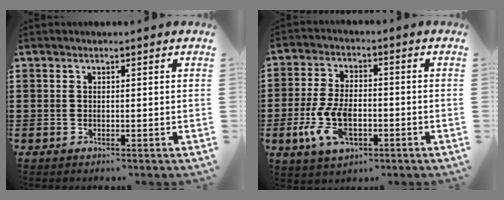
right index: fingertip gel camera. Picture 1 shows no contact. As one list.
[{"total": 8.7, "force": [-2.6, 4.2, 7.1], "torque": [-0.172, -0.012, -0.052]}]